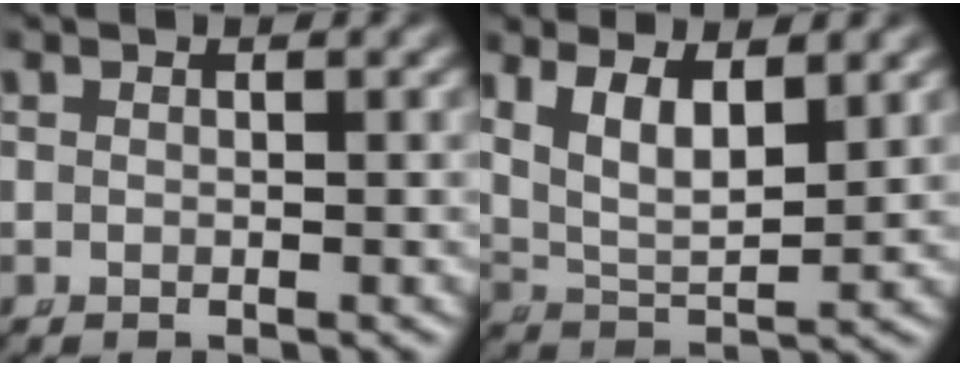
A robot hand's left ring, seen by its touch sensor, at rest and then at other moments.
{"total": 7.2, "force": [2.3, 5.0, 4.6], "torque": [-0.101, -0.014, 0.040]}